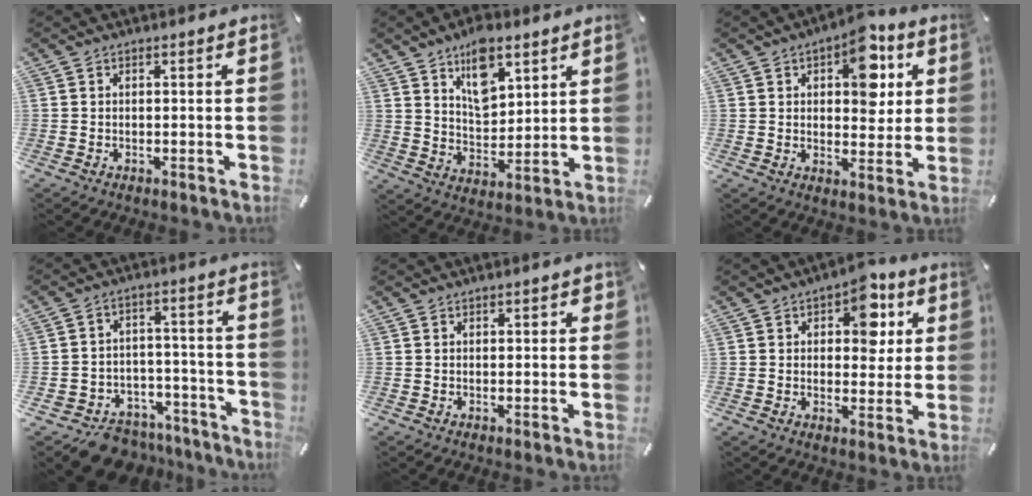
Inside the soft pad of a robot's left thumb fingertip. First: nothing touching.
{"total": 11.0, "force": [6.9, 5.9, 6.2], "torque": [-0.094, -0.029, 0.121]}
{"total": 12.1, "force": [4.9, 7.0, 8.7], "torque": [-0.102, -0.018, 0.079]}
{"total": 8.7, "force": [-6.6, 5.4, 1.4], "torque": [-0.011, 0.046, -0.113]}
{"total": 1.0, "force": [0.1, 0.6, 0.8], "torque": [-0.008, 0.001, -0.002]}
{"total": 9.9, "force": [3.9, 6.3, 6.6], "torque": [-0.075, -0.012, 0.062]}